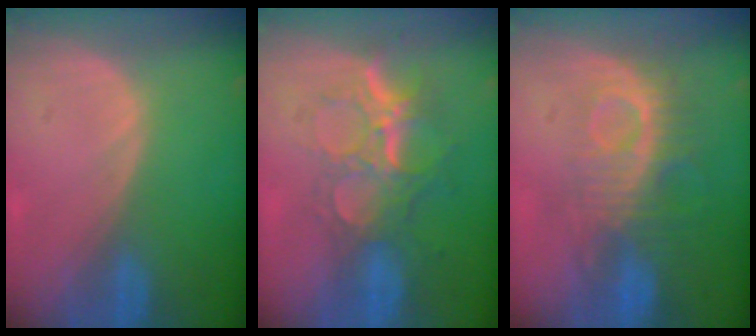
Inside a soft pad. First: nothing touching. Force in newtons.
{"total": 9.1, "press": 7.7, "slide": 4.8}
{"total": 9.3, "press": 8.2, "slide": 4.4}